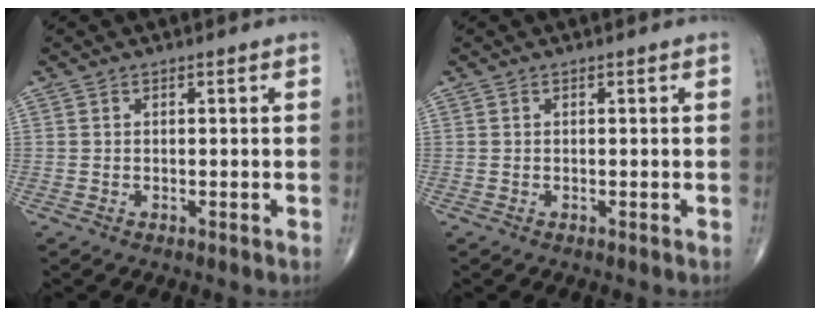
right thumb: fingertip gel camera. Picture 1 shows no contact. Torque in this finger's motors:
{"motor_torque": [-0.35, 0.35, -0.14, -0.13, 0.00]}